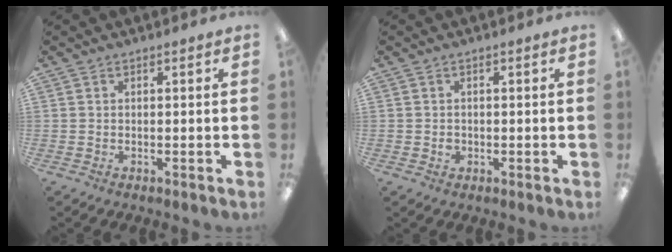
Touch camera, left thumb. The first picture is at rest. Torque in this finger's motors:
{"motor_torque": [-0.01, 0.01, 0.00, 0.01, 0.00]}